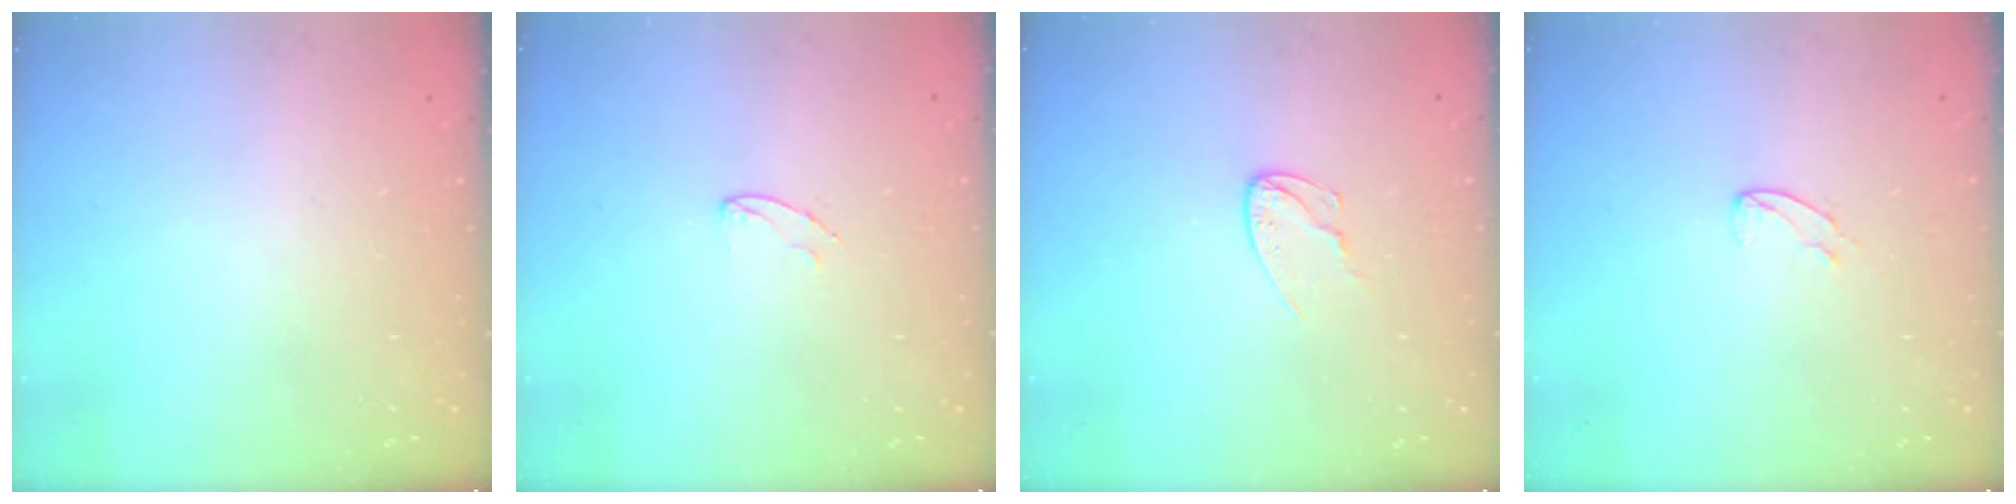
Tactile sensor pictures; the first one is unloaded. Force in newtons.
{"total": 4.7, "press": 4.6, "slide": 0.4}
{"total": 6.3, "press": 6.2, "slide": 0.6}
{"total": 3.4, "press": 3.4, "slide": 0.3}